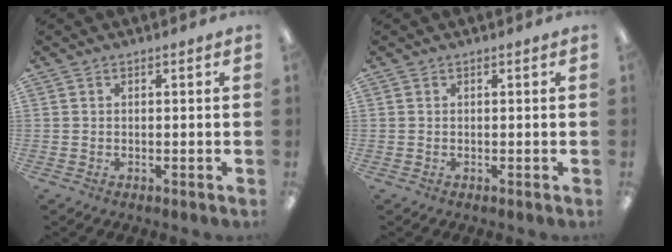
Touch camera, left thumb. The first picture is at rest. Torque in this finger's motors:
{"motor_torque": [0.00, 0.00, 0.08, 0.08, 0.00]}